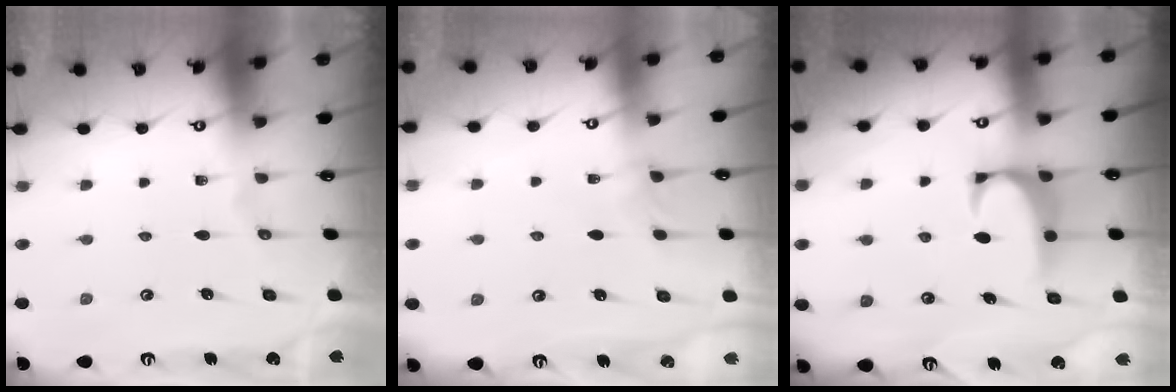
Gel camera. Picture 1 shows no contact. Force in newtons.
{"total": 2.6, "press": 2.6, "slide": 0.3}
{"total": 2.0, "press": 1.9, "slide": 0.6}